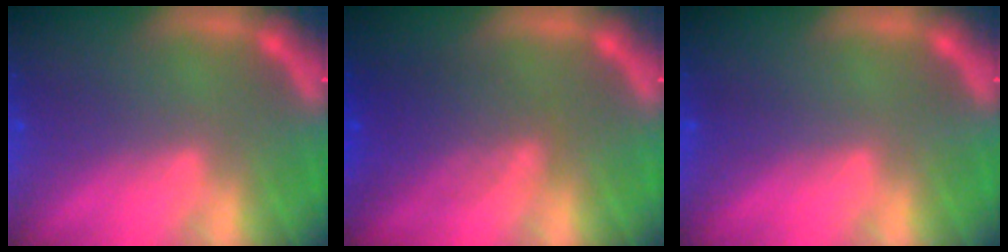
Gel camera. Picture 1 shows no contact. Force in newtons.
{"total": 5.1}
{"total": 0.0}